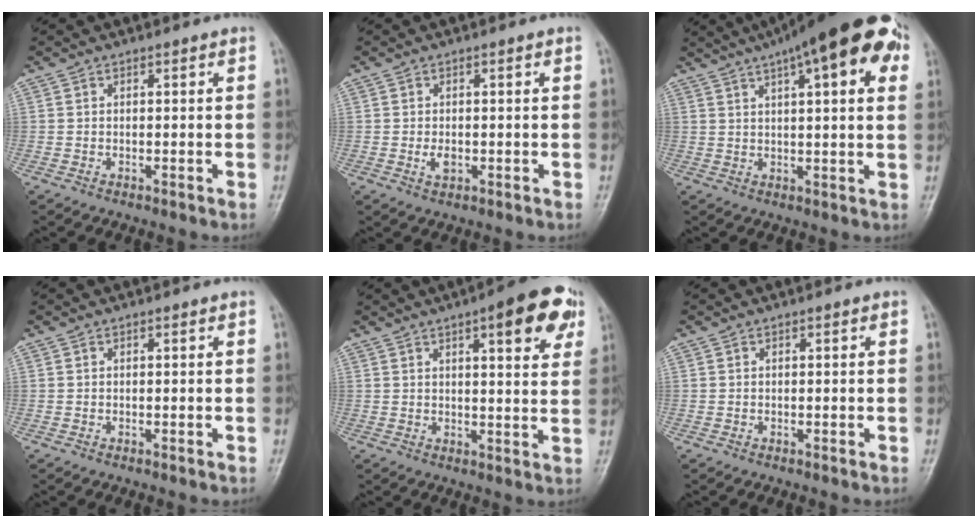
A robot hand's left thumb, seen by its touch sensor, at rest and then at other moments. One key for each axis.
{"total": 2.4, "fx": -0.5, "fy": 1.4, "fz": 1.8, "tx": -0.031, "ty": 0.000, "tz": -0.008}
{"total": 19.9, "fx": 9.5, "fy": 5.8, "fz": 16.5, "tx": -0.227, "ty": 0.021, "tz": 0.132}
{"total": 0.0}
{"total": 11.7, "fx": 5.7, "fy": 3.6, "fz": 9.7, "tx": -0.095, "ty": -0.010, "tz": 0.065}
{"total": 0.0}